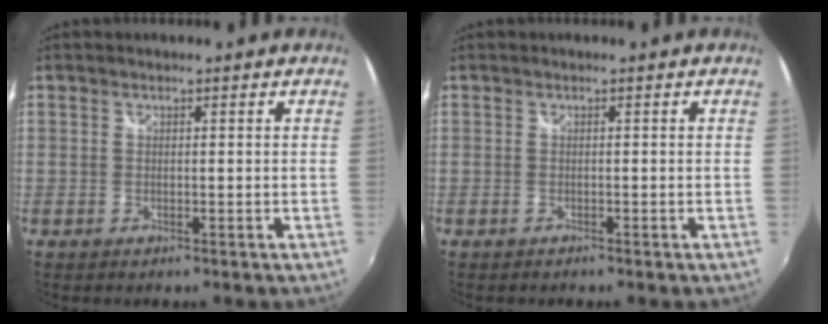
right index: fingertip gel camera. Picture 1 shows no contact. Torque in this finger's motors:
{"motor_torque": [-0.05, -0.09, 0.06, 0.00]}